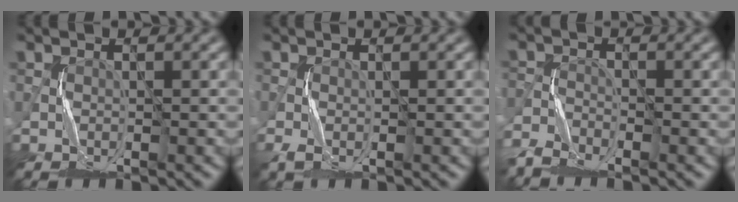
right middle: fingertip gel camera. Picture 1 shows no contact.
{"total": 1.3, "force": [-0.7, 0.4, 1.0], "torque": [-0.033, -0.004, -0.015]}
{"total": 3.6, "force": [-3.5, 0.5, 0.8], "torque": [-0.021, -0.015, -0.077]}